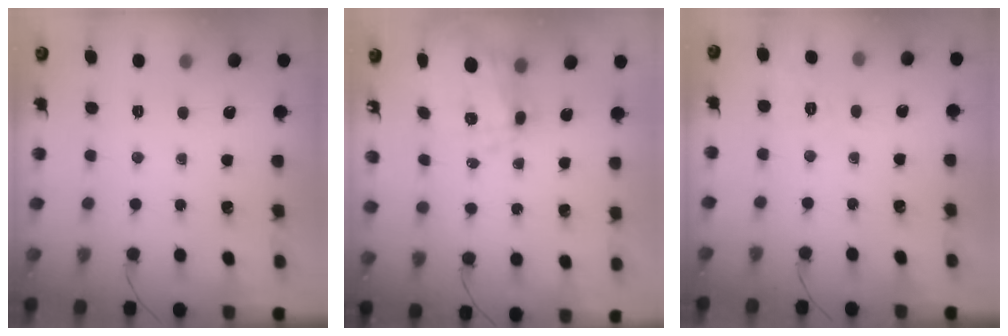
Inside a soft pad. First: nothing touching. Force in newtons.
{"total": 10.4, "press": 10.2, "slide": 2.0}
{"total": 2.1, "press": 0.9, "slide": 1.9}